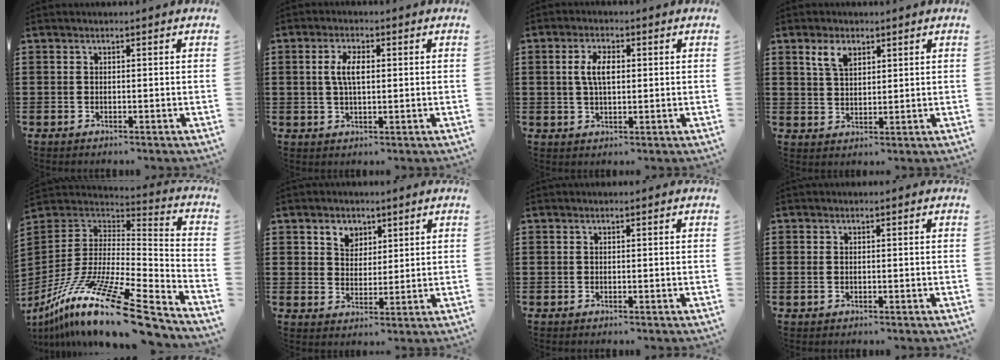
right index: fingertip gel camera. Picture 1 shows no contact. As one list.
[{"total": 4.4, "force": [0.6, 1.9, 4.0], "torque": [-0.081, 0.009, 0.008]}, {"total": 4.6, "force": [0.7, 2.1, 4.0], "torque": [-0.082, 0.010, 0.009]}, {"total": 3.8, "force": [2.3, 2.0, 2.3], "torque": [-0.053, 0.008, 0.041]}, {"total": 17.7, "force": [-11.9, 2.8, 12.8], "torque": [-0.242, 0.030, -0.213]}, {"total": 3.7, "force": [2.3, 2.8, 0.7], "torque": [-0.027, 0.011, 0.041]}, {"total": 0.0}, {"total": 0.8, "force": [-0.1, 0.4, 0.7], "torque": [-0.016, 0.001, -0.002]}]